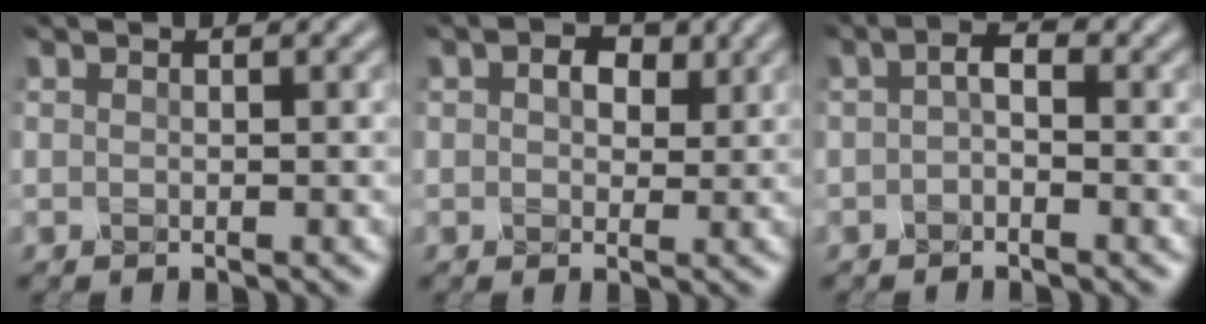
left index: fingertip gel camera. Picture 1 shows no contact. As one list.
[{"total": 2.9, "force": [0.8, 2.1, 1.8], "torque": [-0.037, 0.004, 0.004]}, {"total": 2.0, "force": [-0.3, 1.1, 1.6], "torque": [-0.026, 0.010, -0.014]}]